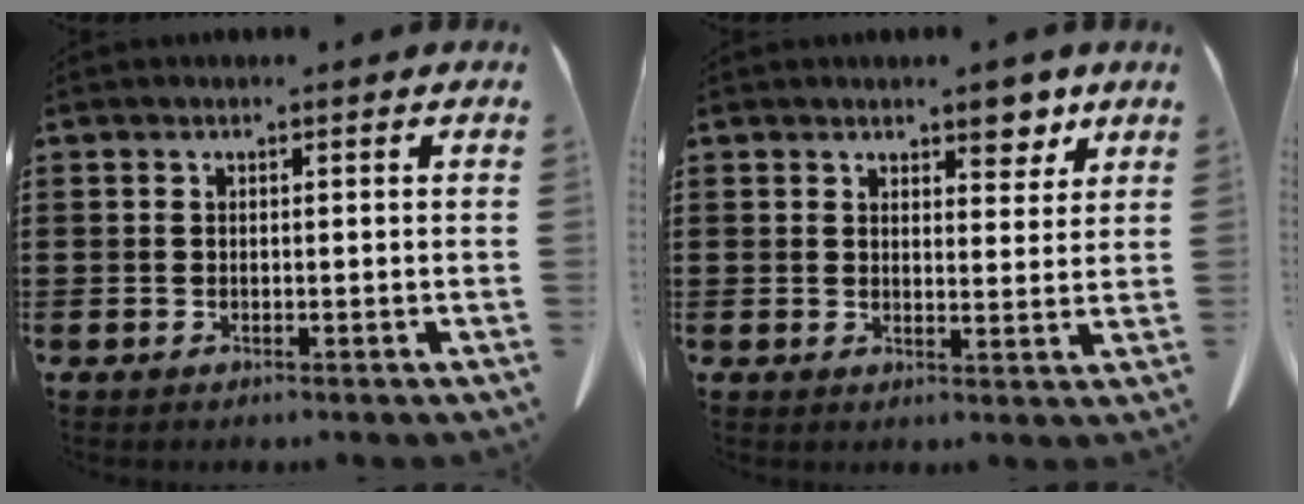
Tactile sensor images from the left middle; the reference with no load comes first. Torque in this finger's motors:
{"motor_torque": [0.14, -0.05, 0.23, 0.01]}